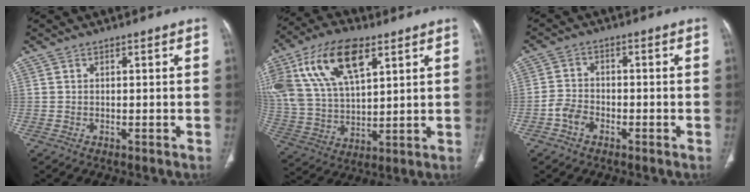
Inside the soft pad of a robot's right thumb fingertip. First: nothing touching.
{"total": 19.7, "force": [8.9, 9.9, 14.5], "torque": [-0.273, -0.012, 0.171]}
{"total": 3.9, "force": [-2.1, 2.7, 2.0], "torque": [-0.033, 0.017, -0.042]}